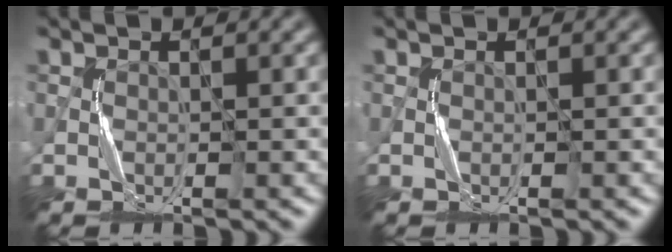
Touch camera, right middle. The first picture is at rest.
{"total": 0.0}